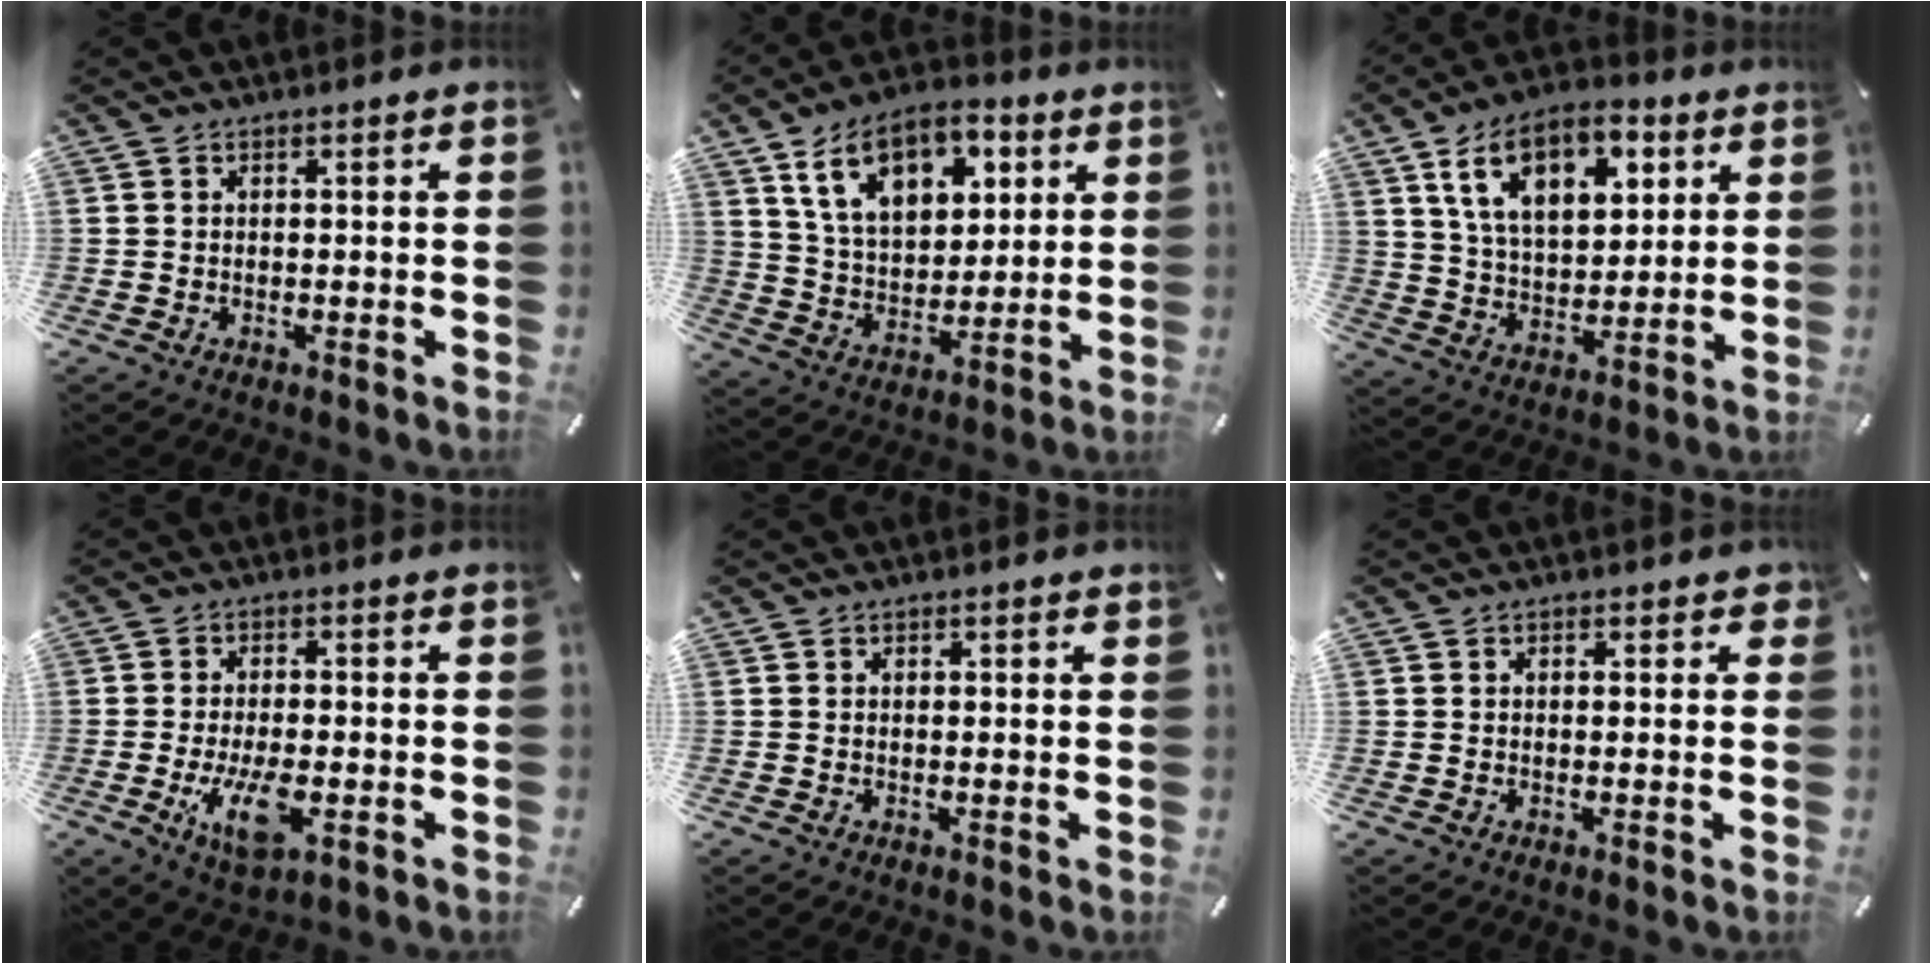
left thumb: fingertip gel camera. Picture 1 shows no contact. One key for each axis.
{"total": 15.2, "fx": 7.9, "fy": 9.7, "fz": 8.7, "tx": -0.149, "ty": -0.021, "tz": 0.145}
{"total": 15.9, "fx": 7.9, "fy": 9.2, "fz": 10.2, "tx": -0.179, "ty": -0.011, "tz": 0.143}
{"total": 9.0, "fx": -2.5, "fy": 3.6, "fz": 7.8, "tx": -0.162, "ty": -0.013, "tz": -0.044}
{"total": 0.5, "fx": 0.3, "fy": 0.4, "fz": 0.2, "tx": 0.005, "ty": -0.002, "tz": 0.005}
{"total": 1.5, "fx": 0.5, "fy": 1.1, "fz": 0.9, "tx": -0.002, "ty": 0.000, "tz": 0.004}